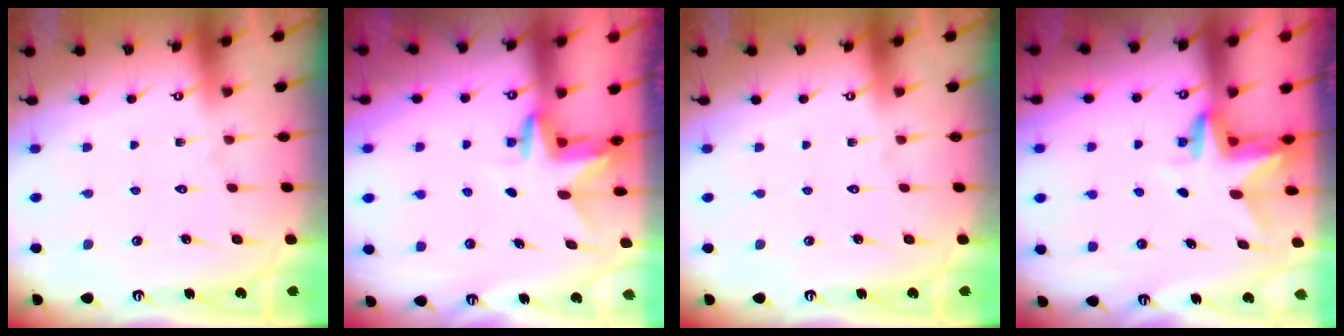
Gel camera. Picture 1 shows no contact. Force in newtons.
{"total": 3.3, "press": 3.3, "slide": 0.3}
{"total": 0.0}
{"total": 2.9, "press": 2.9, "slide": 0.2}